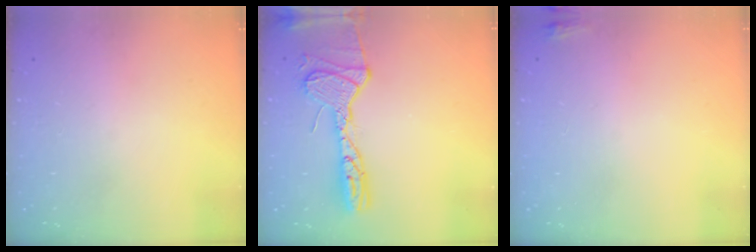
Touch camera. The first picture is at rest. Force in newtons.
{"total": 16.8, "press": 16.1, "slide": 4.6}
{"total": 3.2, "press": 2.9, "slide": 1.3}